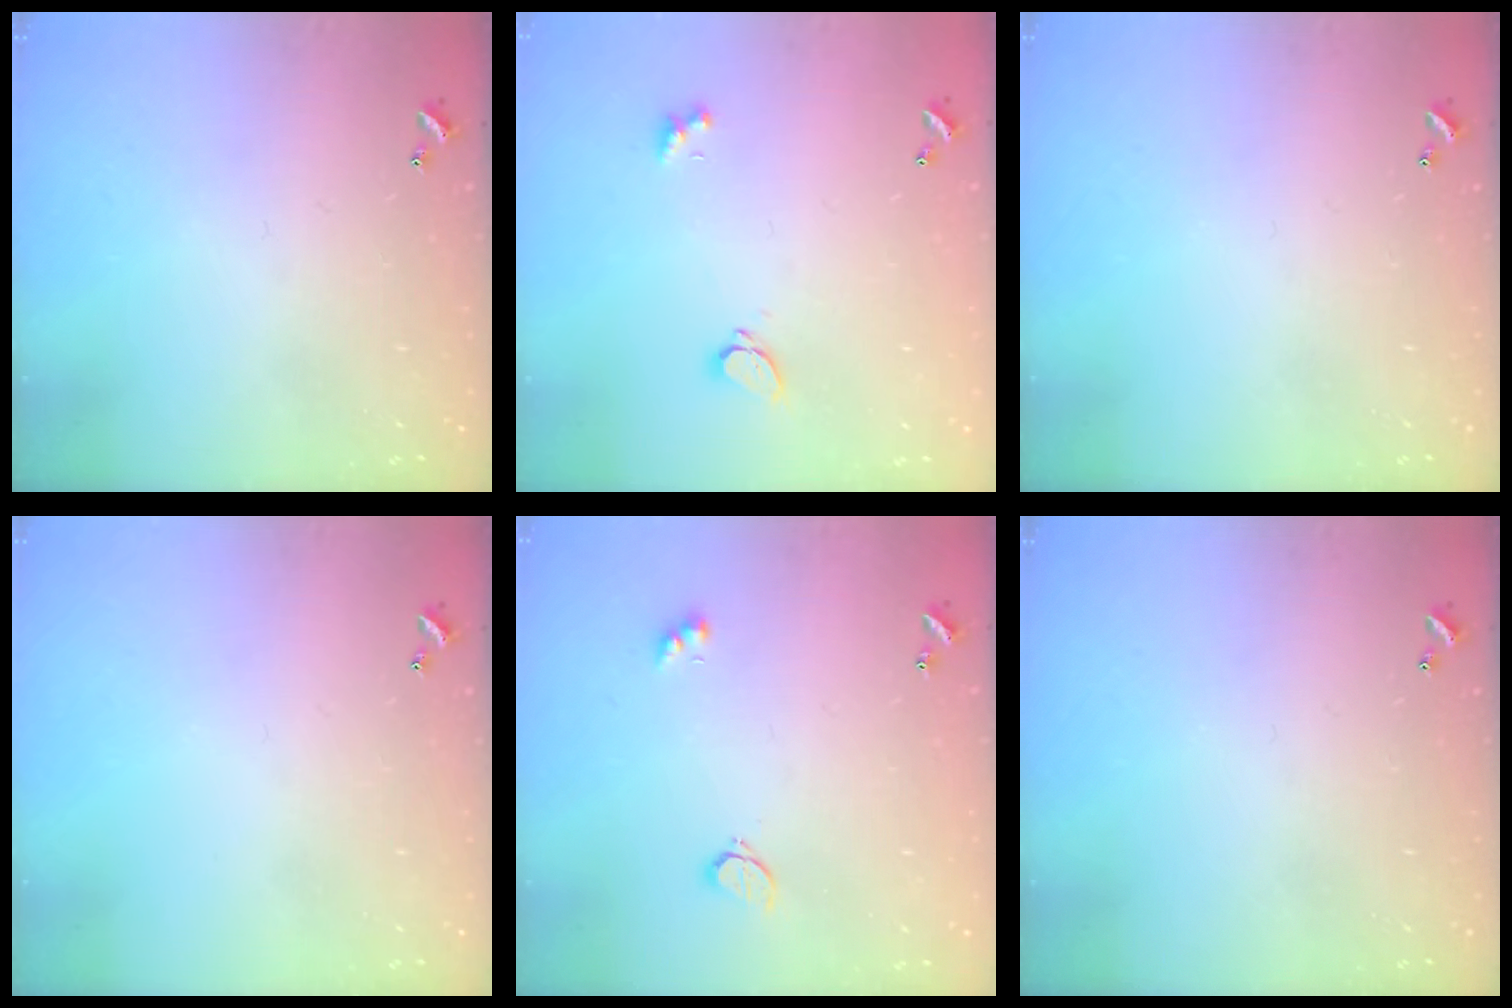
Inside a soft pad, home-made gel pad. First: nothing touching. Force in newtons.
{"total": 1.6, "press": 1.6, "slide": 0.5}
{"total": 0.0}
{"total": 0.0}
{"total": 2.6, "press": 2.6, "slide": 0.5}
{"total": 0.0}